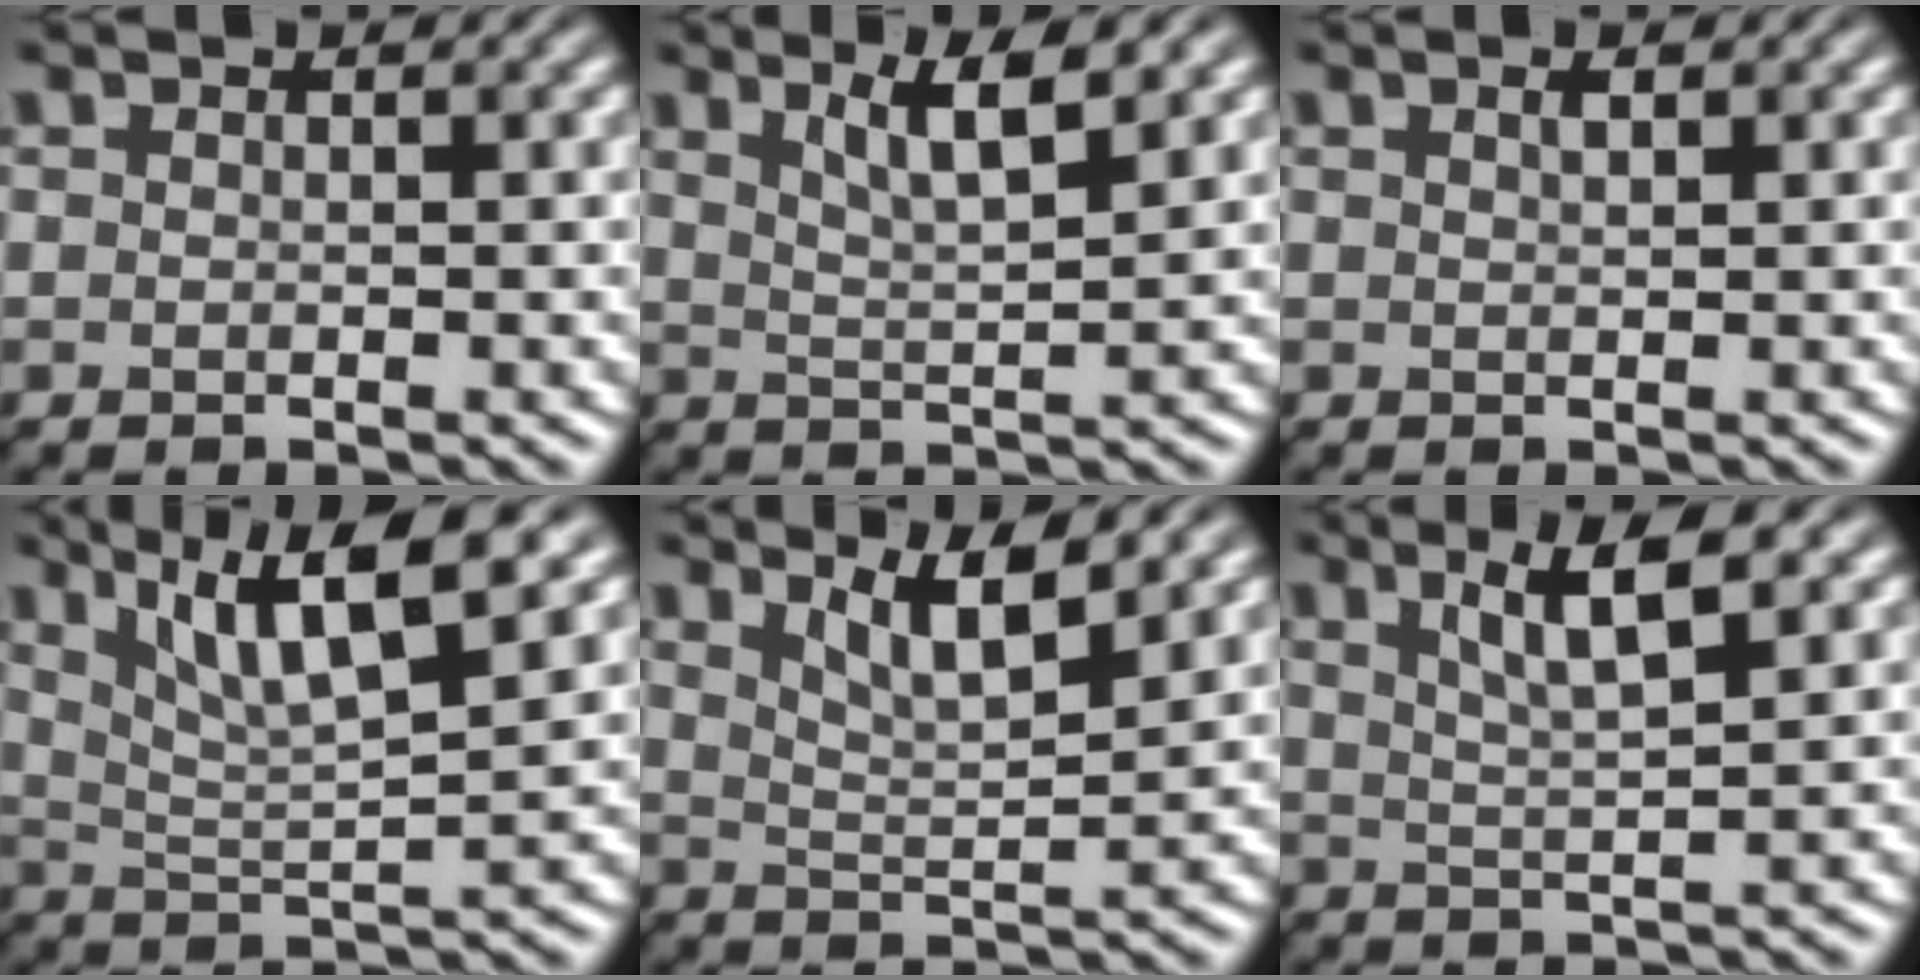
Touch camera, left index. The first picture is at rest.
{"total": 4.1, "force": [2.5, 0.8, 3.1], "torque": [-0.046, 0.000, 0.043]}
{"total": 0.8, "force": [0.5, 0.2, 0.6], "torque": [-0.010, 0.000, 0.009]}
{"total": 8.2, "force": [4.4, 1.8, 6.7], "torque": [-0.112, 0.011, 0.080]}
{"total": 4.6, "force": [3.2, 1.0, 3.2], "torque": [-0.048, 0.007, 0.051]}
{"total": 4.8, "force": [2.3, 0.9, 4.1], "torque": [-0.068, 0.004, 0.041]}